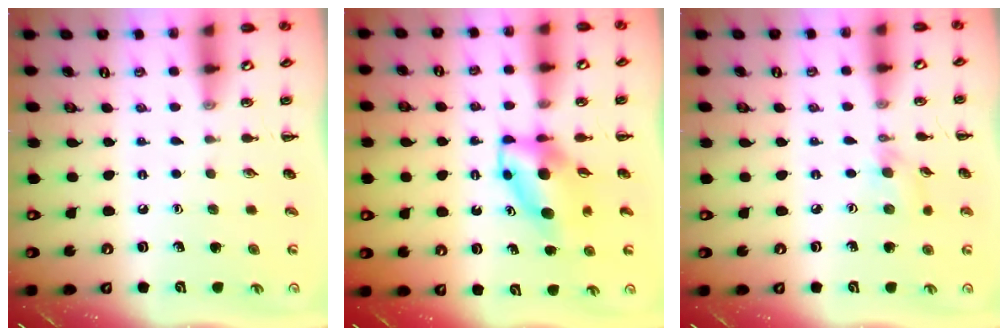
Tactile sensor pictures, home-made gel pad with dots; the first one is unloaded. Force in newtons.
{"total": 6.1, "press": 5.9, "slide": 1.6}
{"total": 3.5, "press": 3.2, "slide": 1.4}